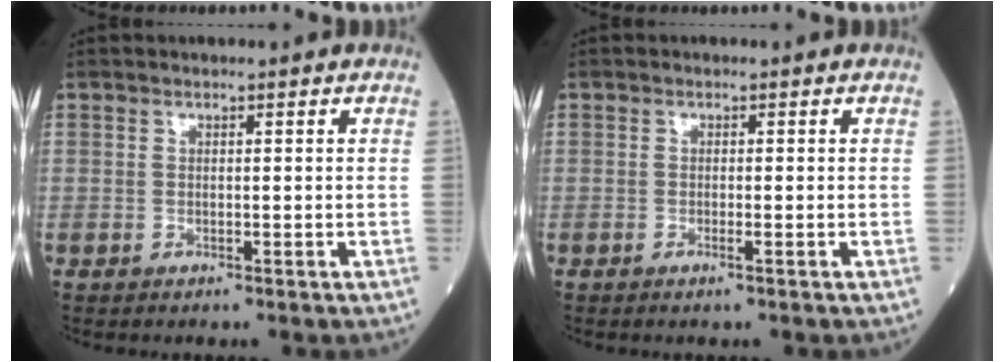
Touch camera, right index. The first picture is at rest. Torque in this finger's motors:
{"motor_torque": [-0.08, -0.04, -0.03, -0.01]}